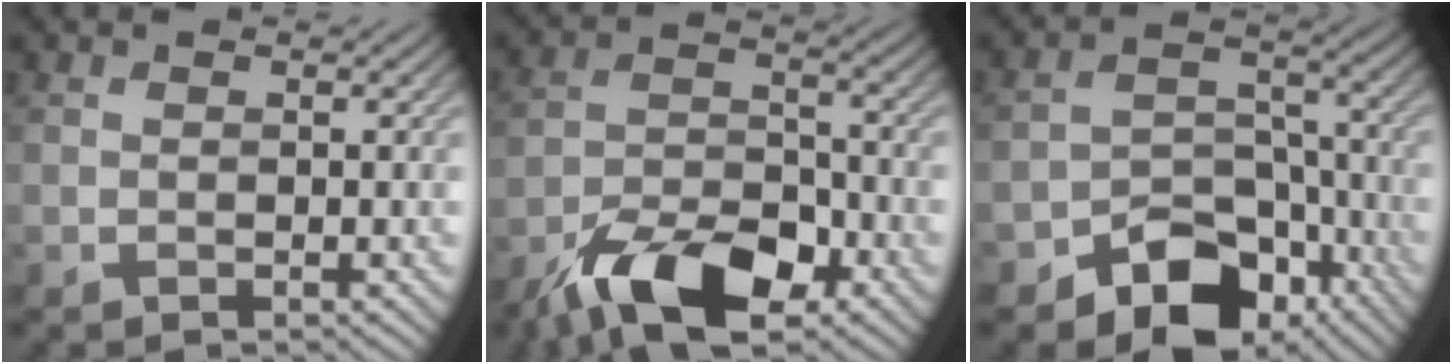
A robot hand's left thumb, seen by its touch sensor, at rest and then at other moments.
{"total": 11.3, "force": [-7.5, 4.7, 7.0], "torque": [-0.127, 0.000, -0.149]}
{"total": 9.5, "force": [-6.3, 5.9, 4.0], "torque": [-0.048, -0.004, -0.112]}